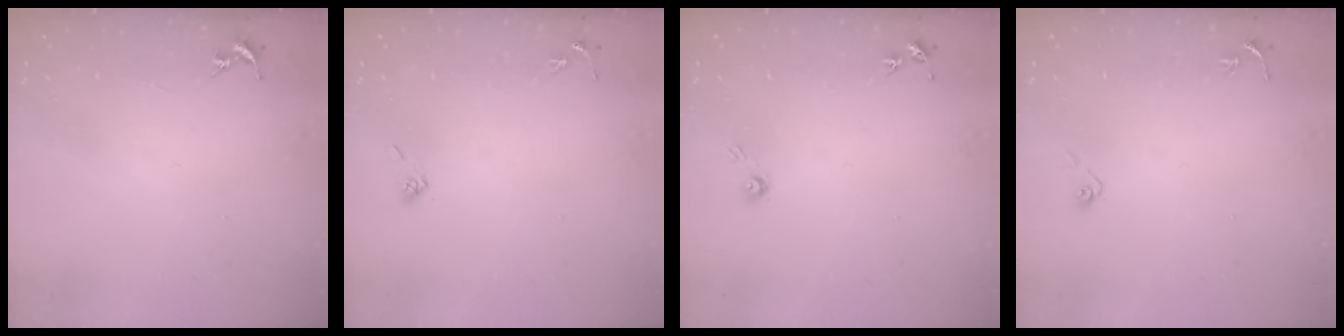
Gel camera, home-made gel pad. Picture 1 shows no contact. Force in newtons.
{"total": 3.9, "press": 3.5, "slide": 1.7}
{"total": 4.0, "press": 4.0, "slide": 0.4}
{"total": 4.0, "press": 3.4, "slide": 2.0}